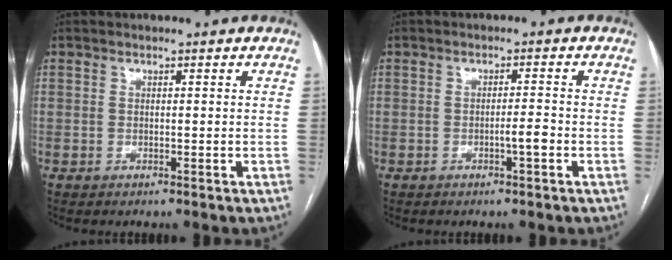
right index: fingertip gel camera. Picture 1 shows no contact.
{"total": 2.2, "force": [-1.0, 0.0, 2.0], "torque": [-0.033, 0.000, -0.017]}